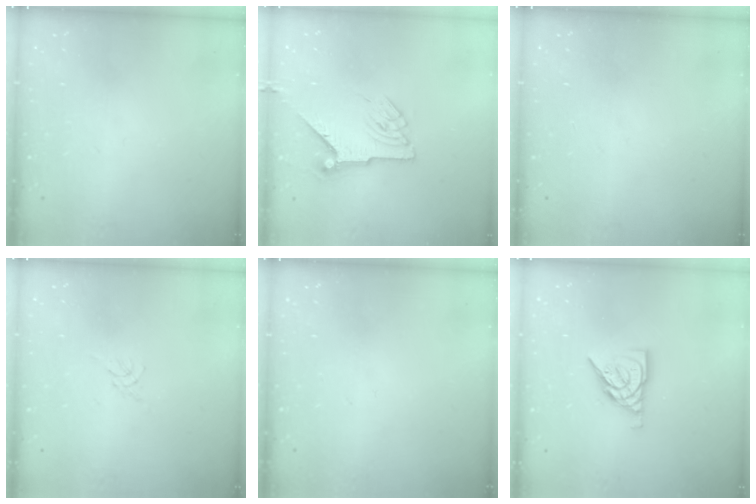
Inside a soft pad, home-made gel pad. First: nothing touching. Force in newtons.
{"total": 7.7, "press": 7.7, "slide": 0.2}
{"total": 0.0}
{"total": 0.0}
{"total": 0.0}
{"total": 9.3, "press": 9.2, "slide": 1.2}